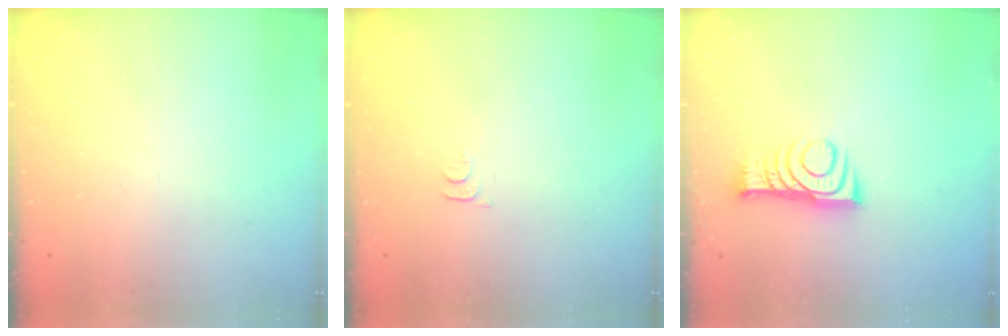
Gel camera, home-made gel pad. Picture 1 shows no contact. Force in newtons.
{"total": 3.6, "press": 3.6, "slide": 0.4}
{"total": 9.3, "press": 9.3, "slide": 0.2}